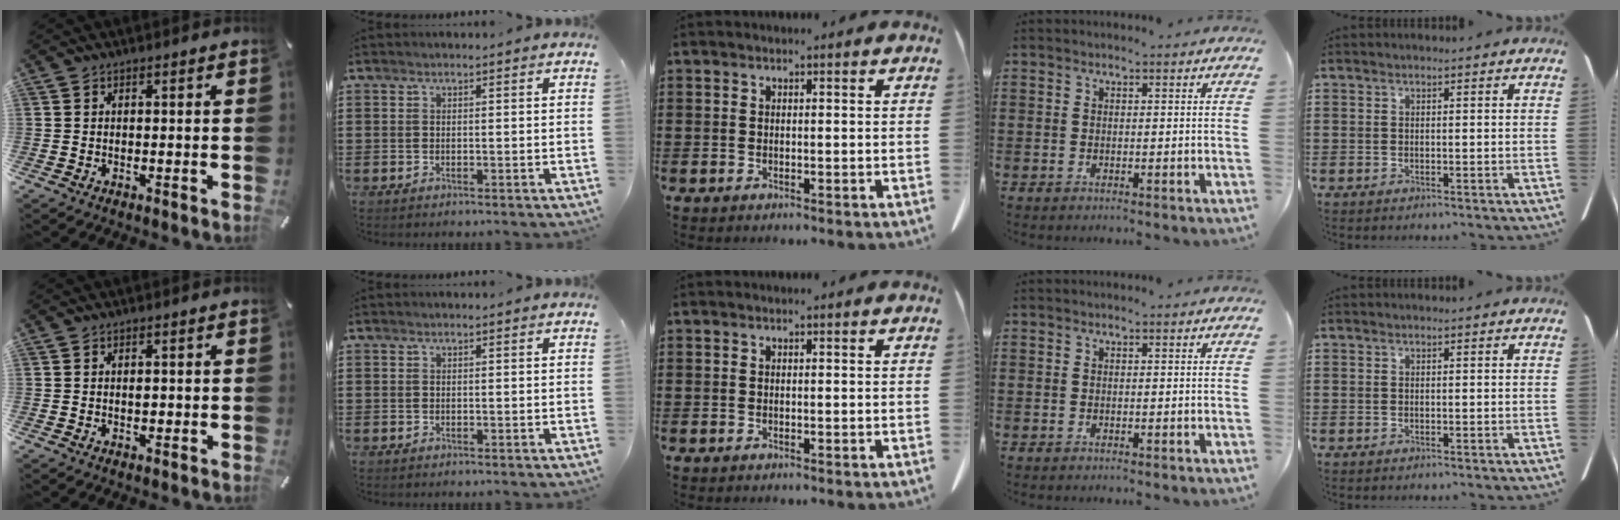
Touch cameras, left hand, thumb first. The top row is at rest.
{"thumb": {"total": 1.2, "force": [-0.1, 0.8, 1.0], "torque": [-0.021, 0.000, -0.001]}}